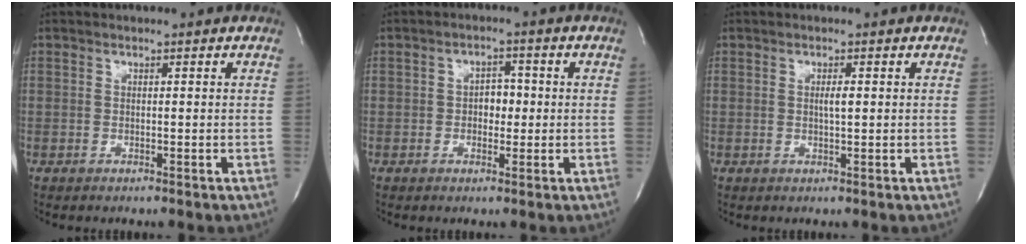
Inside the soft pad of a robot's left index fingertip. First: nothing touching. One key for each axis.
{"total": 3.2, "fx": -0.2, "fy": 2.0, "fz": 2.5, "tx": -0.034, "ty": 0.008, "tz": -0.002}
{"total": 1.5, "fx": 0.2, "fy": 0.1, "fz": 1.5, "tx": -0.029, "ty": 0.000, "tz": 0.005}